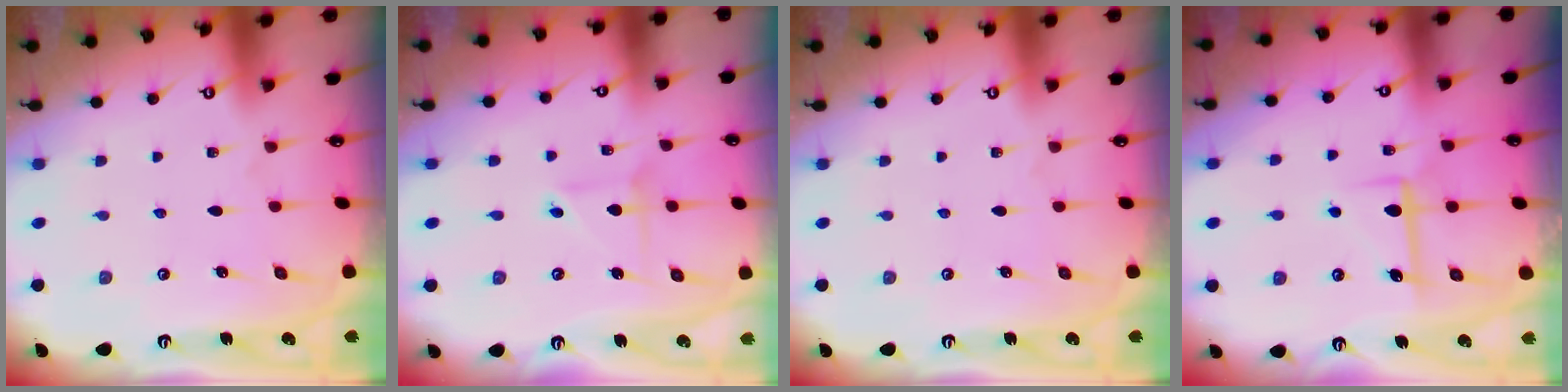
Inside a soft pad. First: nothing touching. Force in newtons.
{"total": 3.2, "press": 3.2, "slide": 0.3}
{"total": 0.0}
{"total": 6.5, "press": 6.5, "slide": 0.3}